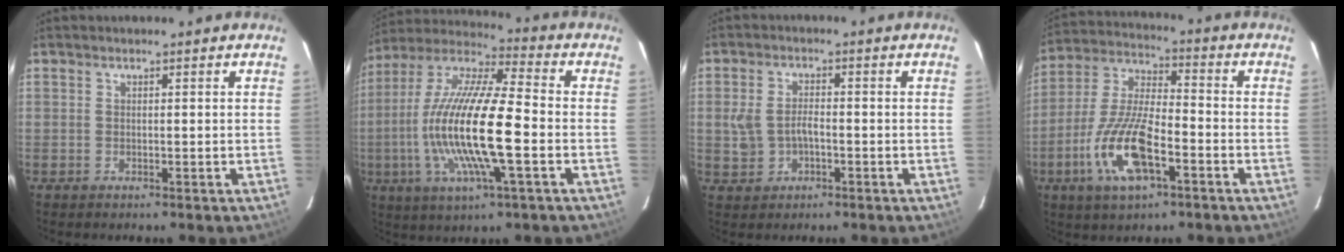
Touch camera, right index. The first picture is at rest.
{"total": 19.8, "force": [-3.8, 3.8, 19.1], "torque": [-0.374, -0.011, -0.079]}
{"total": 5.0, "force": [-0.9, 3.3, 3.6], "torque": [-0.079, 0.007, -0.011]}
{"total": 15.1, "force": [-6.2, 5.3, 12.7], "torque": [-0.276, -0.009, -0.120]}